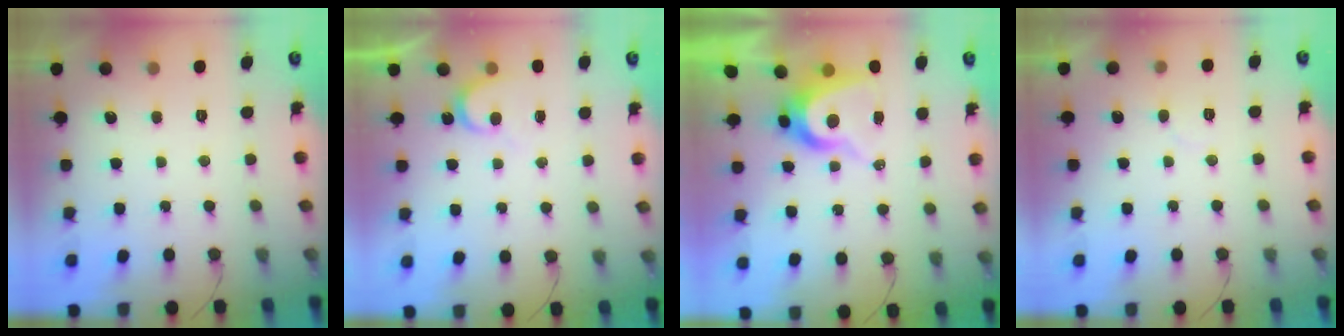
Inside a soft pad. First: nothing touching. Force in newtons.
{"total": 5.7, "press": 5.7, "slide": 0.2}
{"total": 8.5, "press": 8.5, "slide": 0.9}
{"total": 5.1, "press": 5.0, "slide": 0.4}